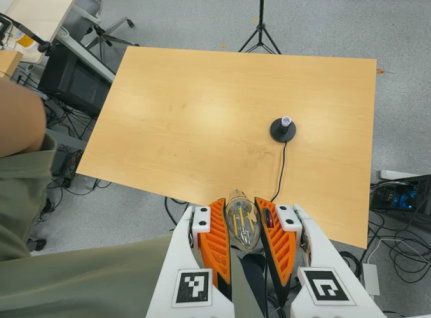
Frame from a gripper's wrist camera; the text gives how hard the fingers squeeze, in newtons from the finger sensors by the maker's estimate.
{"total": 19.3, "left": 21.1, "right": 17.6}